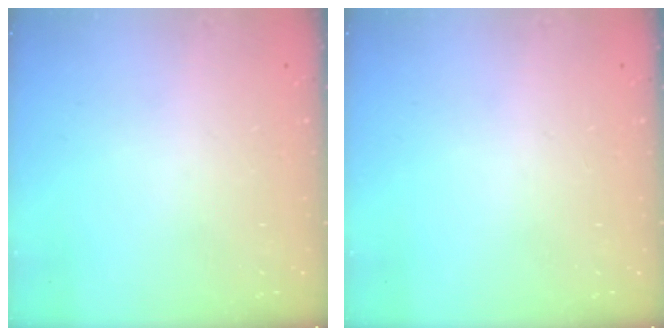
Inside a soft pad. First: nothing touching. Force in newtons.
{"total": 0.0}